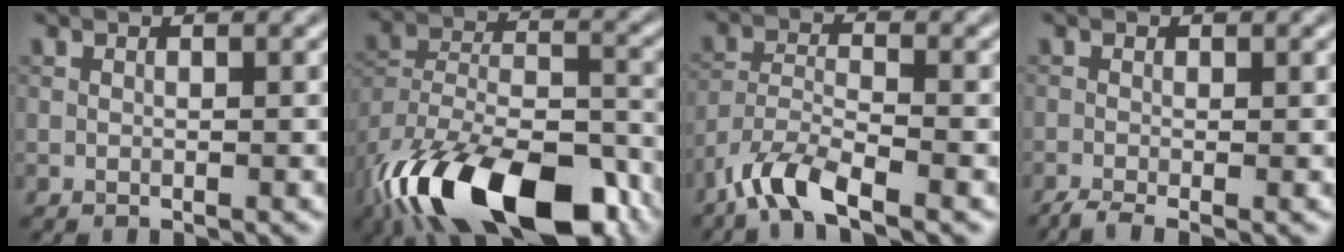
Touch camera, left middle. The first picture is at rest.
{"total": 16.9, "force": [-12.1, 6.6, 9.8], "torque": [-0.195, -0.022, -0.189]}
{"total": 5.1, "force": [-3.9, 1.1, 3.1], "torque": [-0.061, -0.005, -0.084]}
{"total": 1.8, "force": [-1.2, 0.4, 1.3], "torque": [-0.026, -0.004, -0.031]}